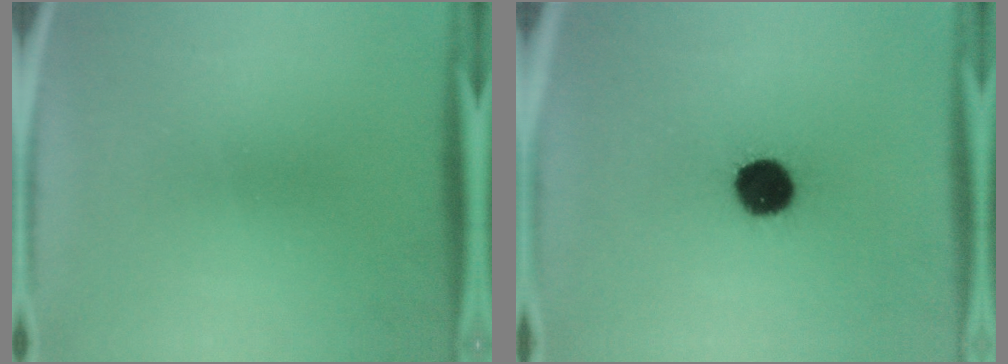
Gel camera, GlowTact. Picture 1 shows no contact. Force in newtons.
{"total": 12.5}